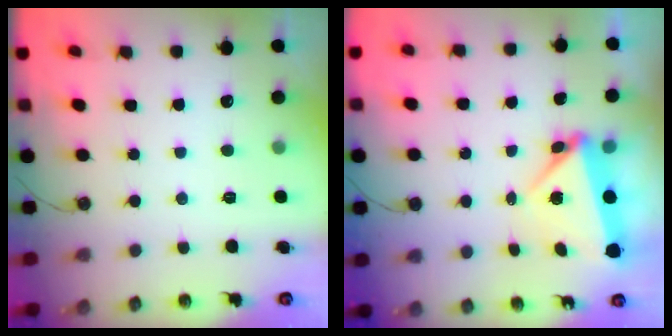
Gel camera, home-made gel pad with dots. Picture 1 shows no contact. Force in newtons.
{"total": 6.0, "press": 5.6, "slide": 2.3}